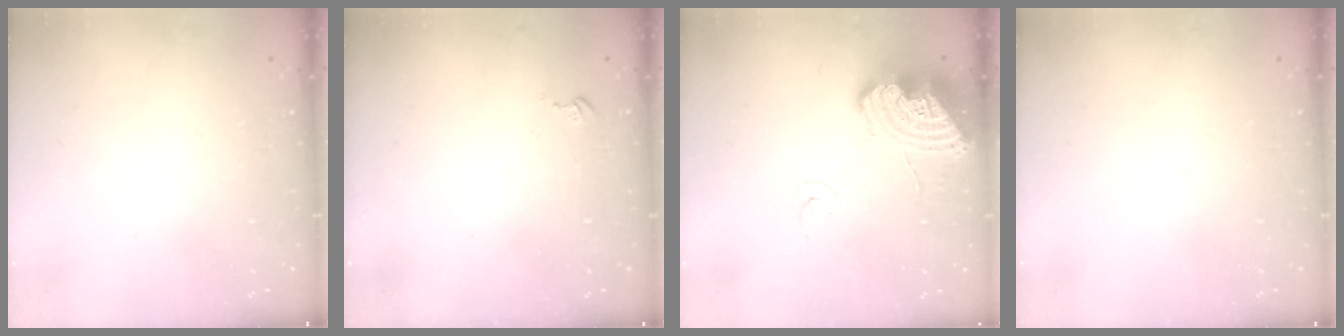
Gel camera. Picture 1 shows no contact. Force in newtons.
{"total": 2.5, "press": 2.5, "slide": 0.3}
{"total": 14.4, "press": 14.2, "slide": 2.2}
{"total": 0.0}